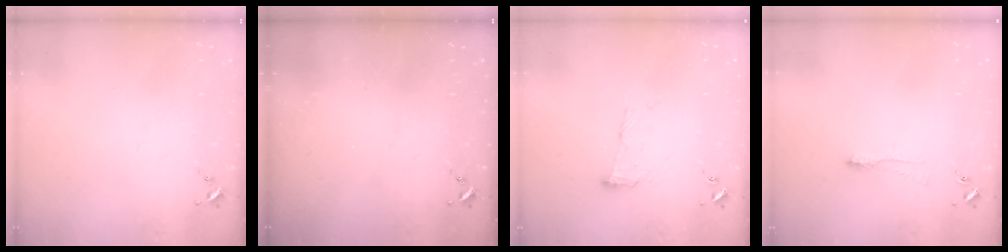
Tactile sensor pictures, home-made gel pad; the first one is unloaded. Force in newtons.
{"total": 0.0}
{"total": 9.4, "press": 9.4, "slide": 0.2}
{"total": 5.7, "press": 5.7, "slide": 0.5}